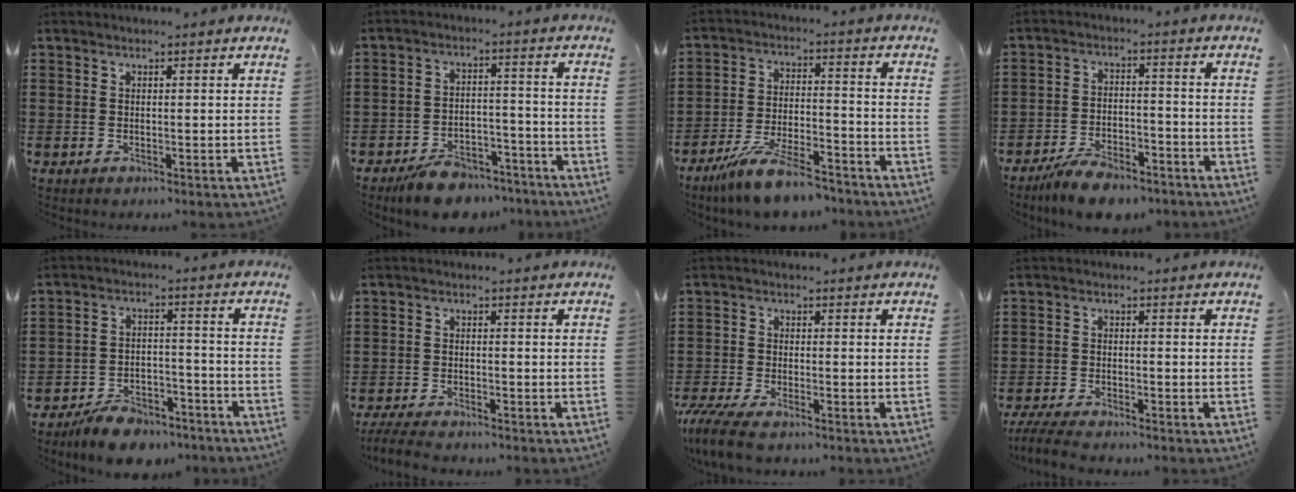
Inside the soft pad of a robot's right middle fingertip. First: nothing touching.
{"total": 6.7, "force": [-6.2, 2.0, 1.8], "torque": [-0.028, 0.021, -0.116]}
{"total": 9.4, "force": [-8.1, 1.2, 4.6], "torque": [-0.095, 0.009, -0.155]}
{"total": 6.3, "force": [-5.6, 1.3, 2.4], "torque": [-0.049, 0.005, -0.108]}
{"total": 7.1, "force": [-6.6, 1.8, 1.8], "torque": [-0.027, 0.020, -0.126]}
{"total": 3.5, "force": [-3.4, 0.4, 0.9], "torque": [-0.022, -0.003, -0.070]}
{"total": 4.7, "force": [-4.1, 0.7, 2.2], "torque": [-0.065, -0.013, -0.084]}
{"total": 4.0, "force": [-3.8, 0.3, 1.2], "torque": [-0.035, -0.009, -0.078]}